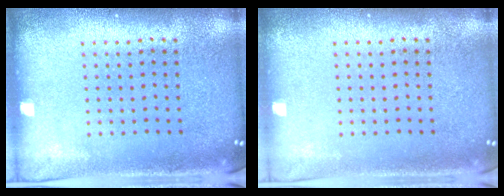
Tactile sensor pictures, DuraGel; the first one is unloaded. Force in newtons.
{"total": 0.0}